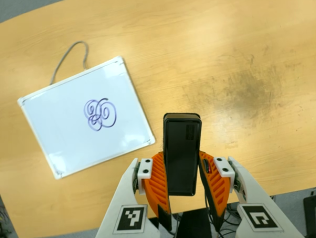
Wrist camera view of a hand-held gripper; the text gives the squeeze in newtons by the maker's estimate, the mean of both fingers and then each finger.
{"total": 4.5, "left": 2.8, "right": 6.2}